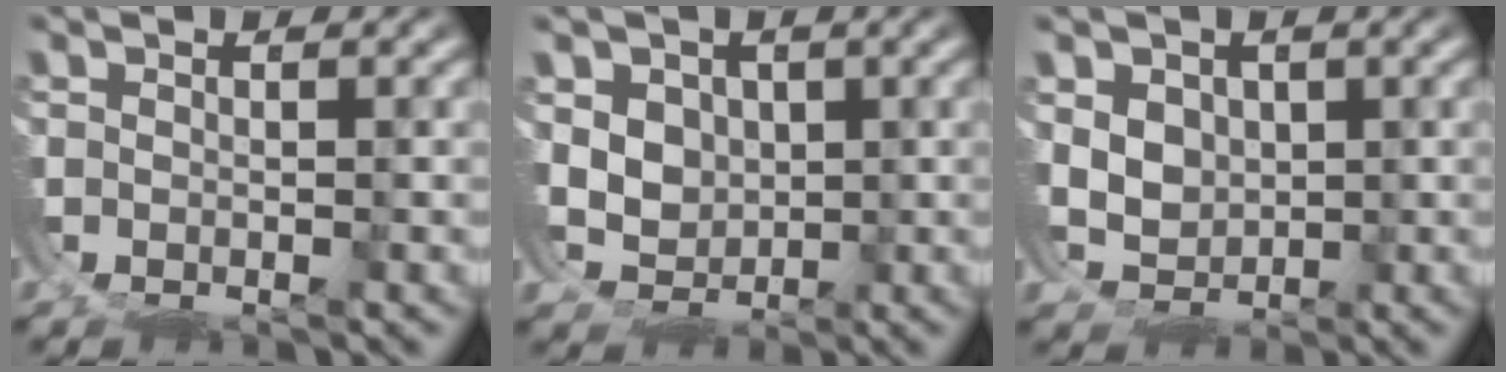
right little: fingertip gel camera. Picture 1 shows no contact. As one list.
[{"total": 6.4, "force": [0.3, 6.0, 2.4], "torque": [-0.061, -0.022, 0.011]}, {"total": 5.5, "force": [0.2, 5.2, 2.0], "torque": [-0.059, -0.020, 0.013]}]